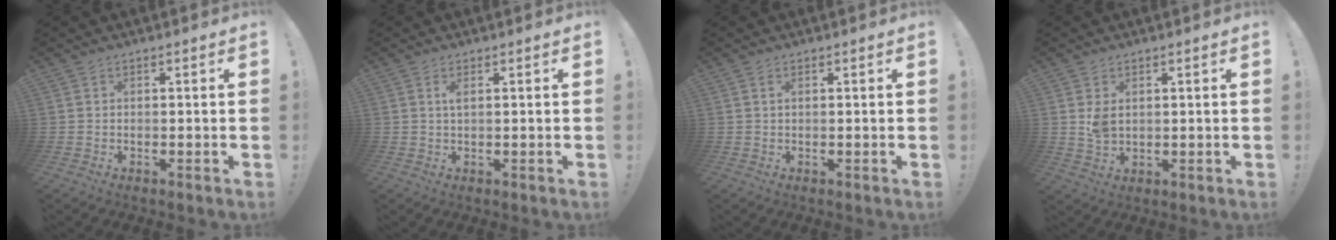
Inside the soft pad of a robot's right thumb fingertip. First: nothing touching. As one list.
[{"total": 1.7, "force": [0.5, 0.3, 1.6], "torque": [-0.030, 0.000, 0.006]}, {"total": 0.8, "force": [0.4, 0.3, 0.7], "torque": [-0.010, -0.001, 0.006]}, {"total": 4.0, "force": [1.3, 2.5, 2.9], "torque": [-0.044, -0.001, 0.023]}]